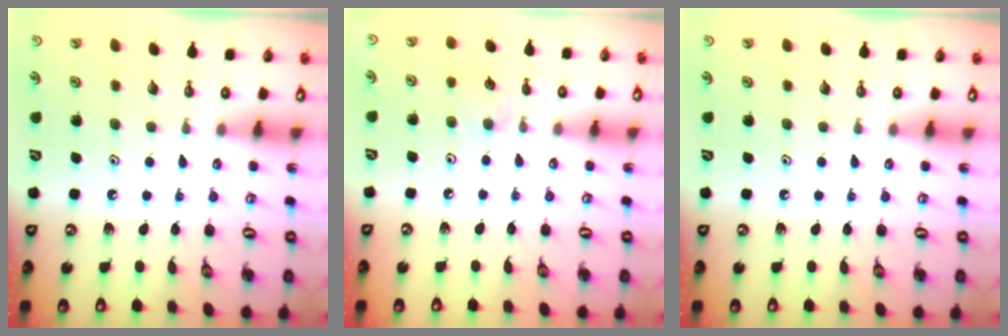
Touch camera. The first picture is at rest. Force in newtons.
{"total": 6.1, "press": 6.1, "slide": 0.7}
{"total": 0.0}